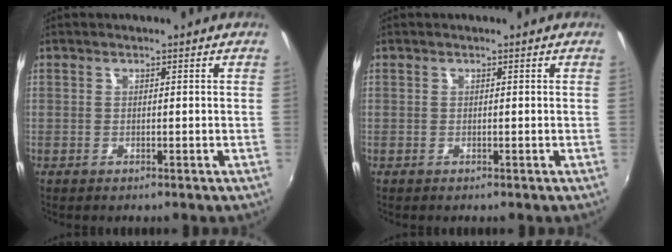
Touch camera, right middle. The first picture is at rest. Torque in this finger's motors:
{"motor_torque": [-0.03, 0.03, 0.01, 0.00]}